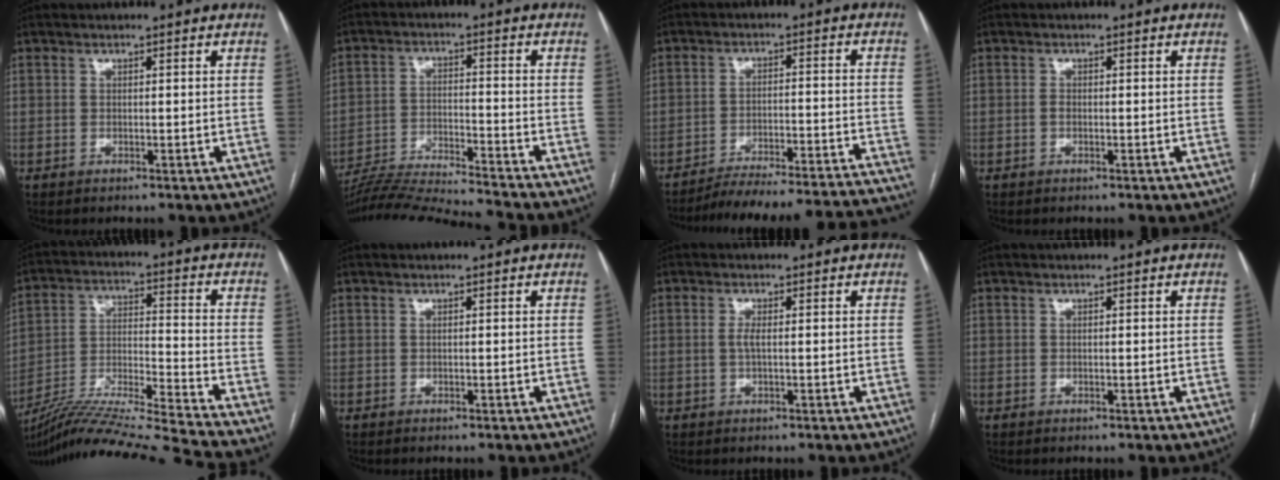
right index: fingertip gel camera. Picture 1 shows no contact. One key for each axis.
{"total": 16.2, "fx": -15.3, "fy": -2.0, "fz": 5.0, "tx": -0.078, "ty": -0.017, "tz": -0.249}
{"total": 25.4, "fx": -24.1, "fy": 1.0, "fz": 8.1, "tx": -0.062, "ty": -0.012, "tz": -0.313}
{"total": 0.7, "fx": -0.2, "fy": 0.4, "fz": 0.6, "tx": -0.011, "ty": 0.001, "tz": -0.003}
{"total": 22.0, "fx": -19.8, "fy": -2.7, "fz": 9.3, "tx": -0.174, "ty": -0.030, "tz": -0.331}
{"total": 0.0}
{"total": 1.6, "fx": 0.0, "fy": 0.3, "fz": 1.6, "tx": -0.037, "ty": 0.000, "tz": 0.000}
{"total": 0.0}